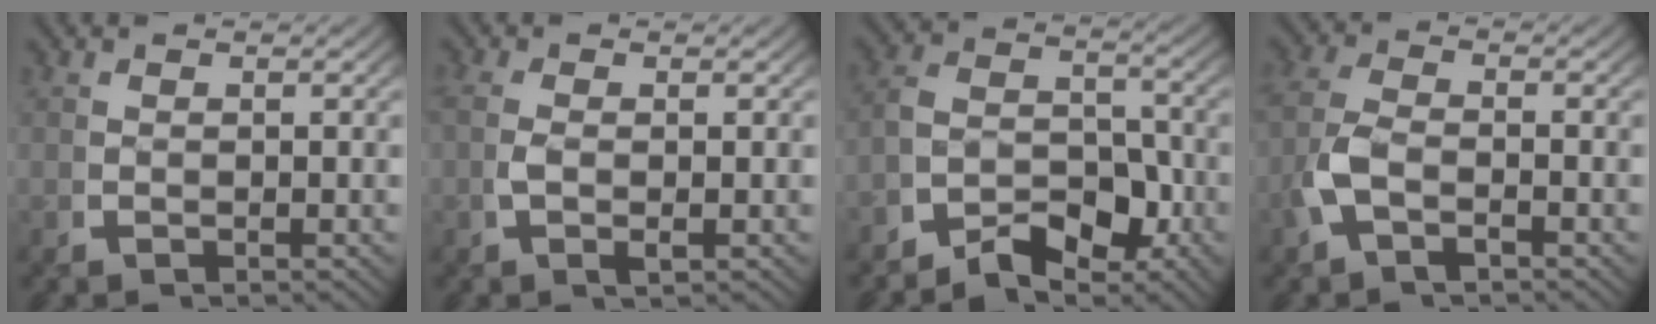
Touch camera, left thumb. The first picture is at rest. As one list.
[{"total": 1.4, "force": [0.2, 0.4, 1.4], "torque": [-0.044, -0.006, 0.007]}, {"total": 5.8, "force": [-2.7, 3.7, 3.6], "torque": [-0.063, -0.016, -0.048]}, {"total": 3.5, "force": [-0.8, 2.1, 2.7], "torque": [-0.075, -0.007, -0.014]}]